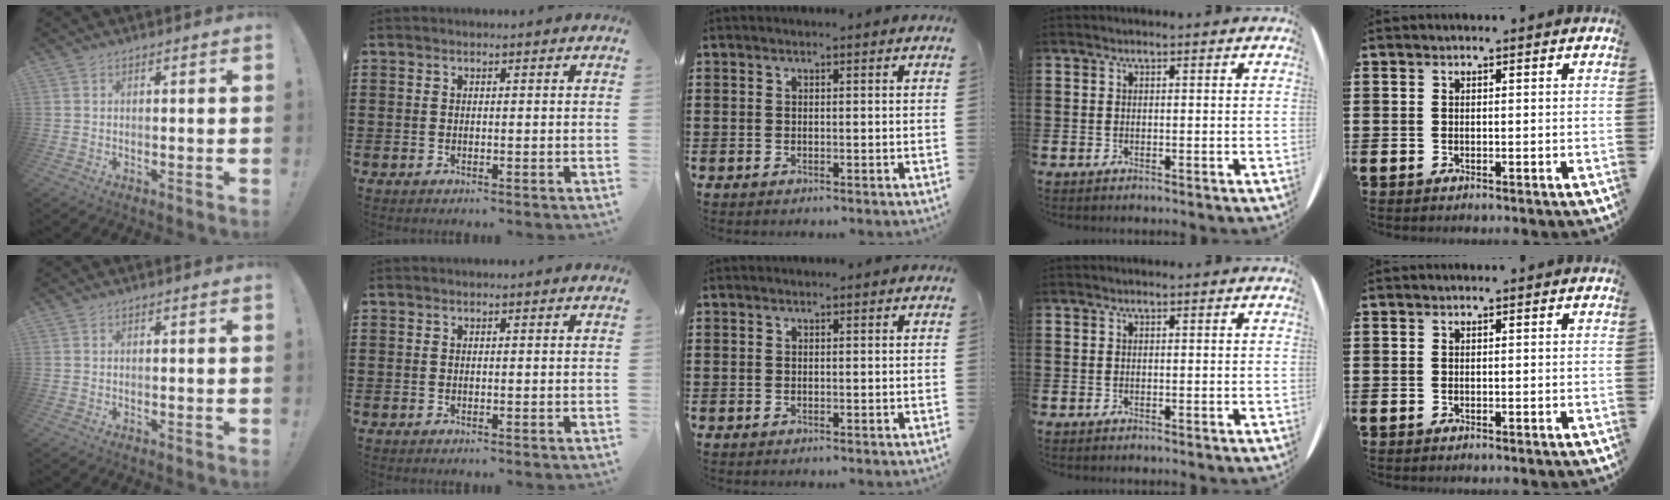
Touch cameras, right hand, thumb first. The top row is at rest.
{}